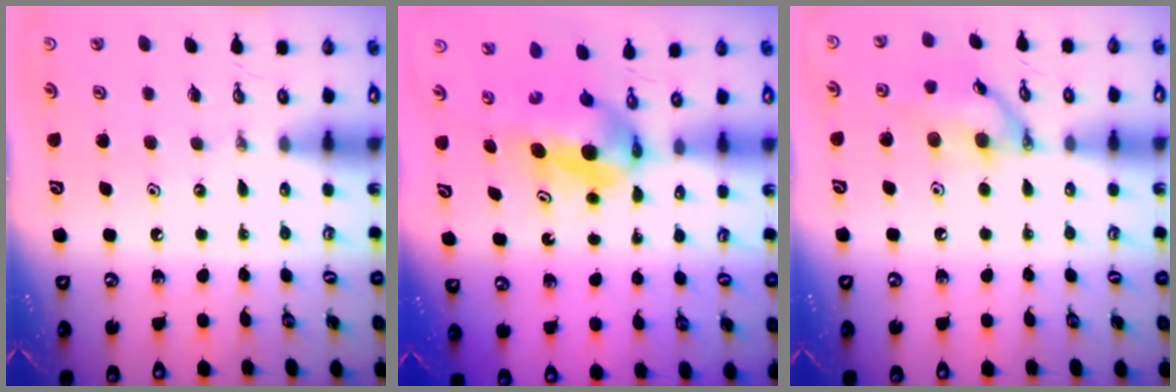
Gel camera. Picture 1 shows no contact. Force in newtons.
{"total": 5.9, "press": 5.5, "slide": 2.3}
{"total": 12.3, "press": 12.3, "slide": 0.4}